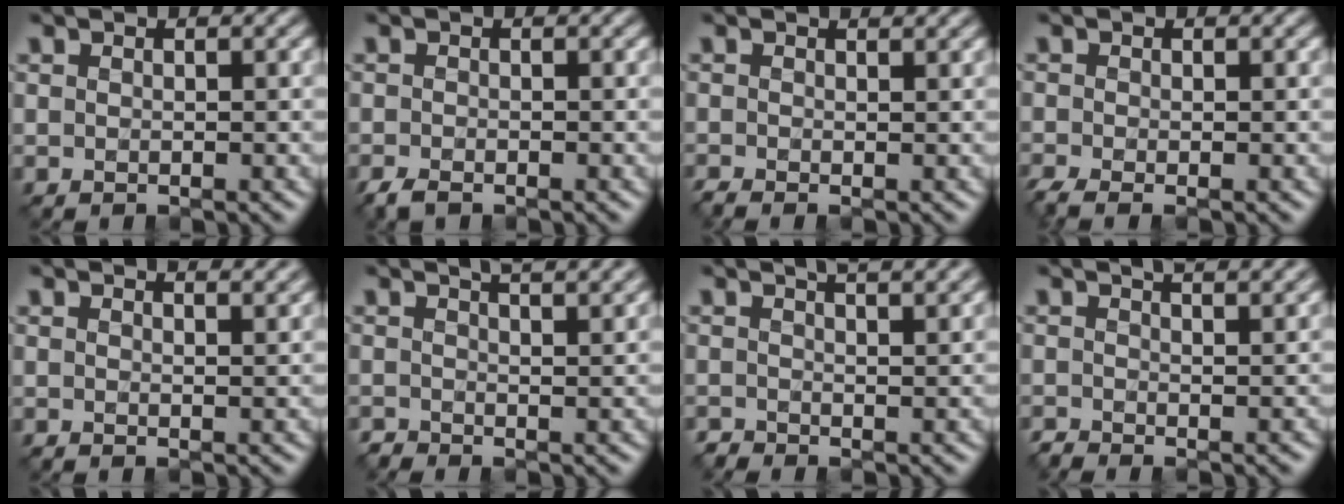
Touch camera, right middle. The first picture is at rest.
{"total": 1.5, "force": [-1.2, 0.5, 0.8], "torque": [-0.019, -0.005, -0.027]}
{"total": 1.4, "force": [-0.3, 0.4, 1.3], "torque": [-0.024, -0.004, -0.014]}
{"total": 2.1, "force": [-1.5, 0.5, 1.4], "torque": [-0.032, -0.012, -0.037]}
{"total": 2.5, "force": [2.0, 0.7, 1.2], "torque": [0.001, 0.006, 0.014]}
{"total": 3.3, "force": [1.6, 1.3, 2.6], "torque": [-0.019, 0.015, 0.001]}
{"total": 2.9, "force": [1.3, 1.1, 2.4], "torque": [-0.017, 0.010, 0.001]}
{"total": 3.2, "force": [0.8, 1.3, 2.7], "torque": [-0.022, 0.011, -0.007]}